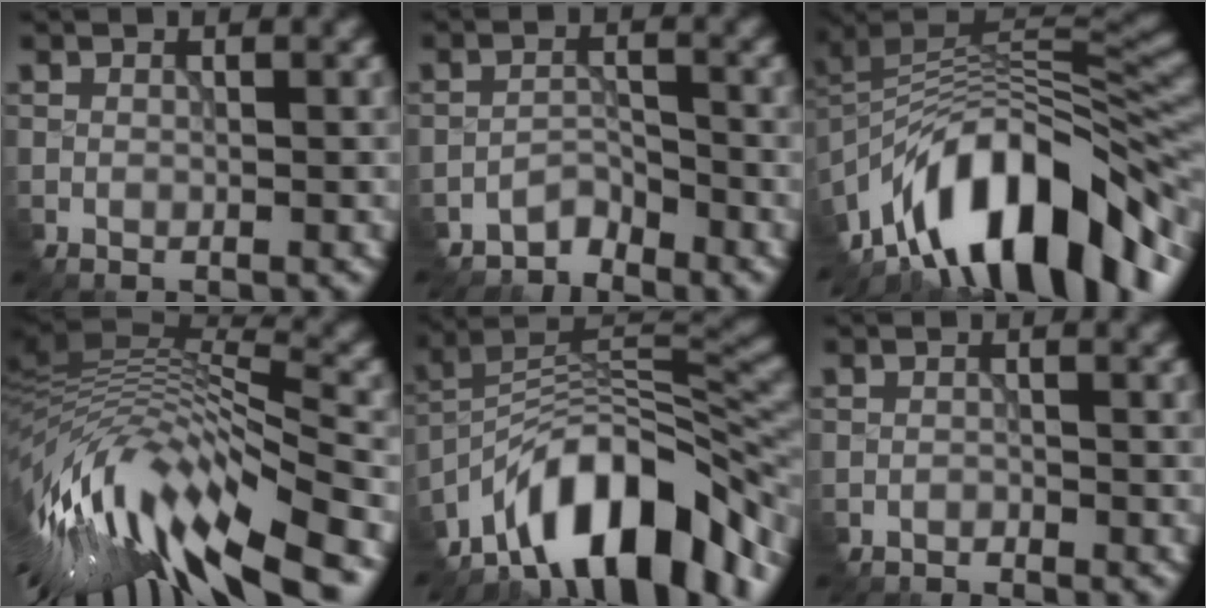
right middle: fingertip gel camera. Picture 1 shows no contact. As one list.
[{"total": 2.2, "force": [-2.2, 0.3, -0.5], "torque": [0.008, 0.007, -0.044]}, {"total": 13.7, "force": [-8.1, 6.1, 9.1], "torque": [-0.137, 0.031, -0.147]}, {"total": 14.4, "force": [-6.2, 4.5, 12.2], "torque": [-0.232, 0.020, -0.105]}, {"total": 11.7, "force": [-8.2, 4.3, 7.2], "torque": [-0.096, 0.020, -0.153]}, {"total": 0.9, "force": [-0.9, 0.1, -0.3], "torque": [0.003, 0.001, -0.015]}]